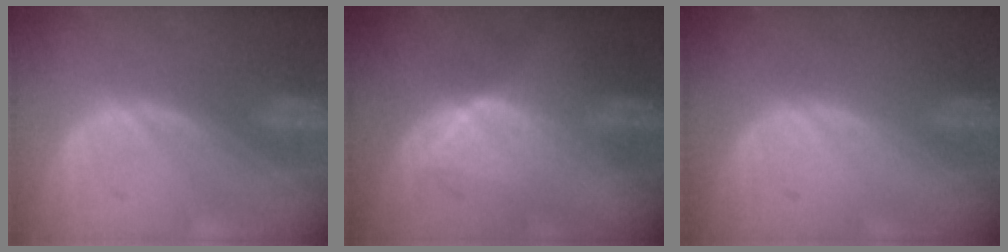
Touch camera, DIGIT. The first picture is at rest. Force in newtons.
{"total": 5.2, "press": 5.2, "slide": 0.4}
{"total": 0.0}